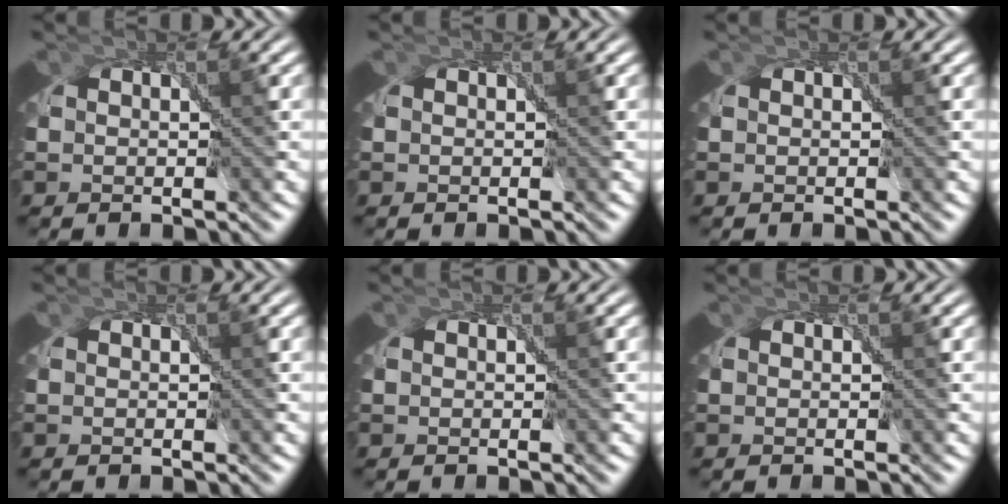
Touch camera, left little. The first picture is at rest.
{"total": 0.0}
{"total": 0.0}
{"total": 0.0}
{"total": 0.0}
{"total": 0.0}